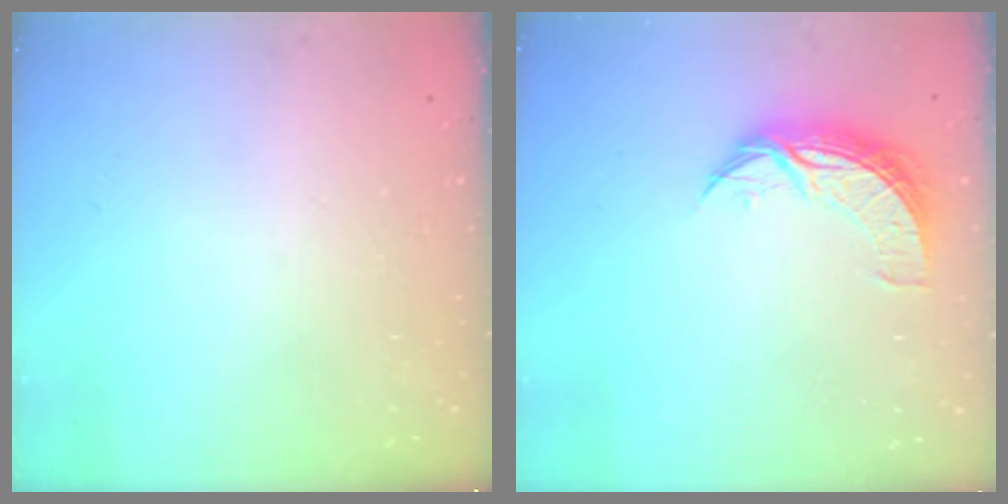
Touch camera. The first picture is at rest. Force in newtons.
{"total": 8.8, "press": 8.8, "slide": 0.5}